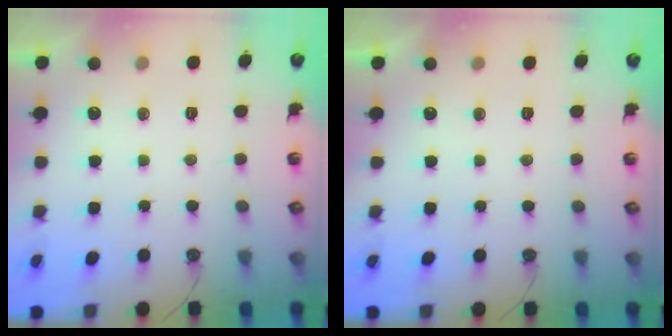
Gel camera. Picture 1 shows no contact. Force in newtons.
{"total": 0.0}